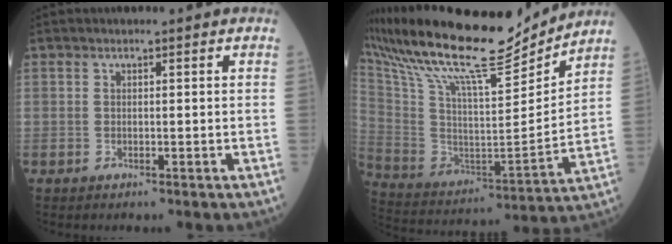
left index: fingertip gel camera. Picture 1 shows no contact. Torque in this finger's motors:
{"motor_torque": [0.64, -1.50, 0.58, 0.21]}